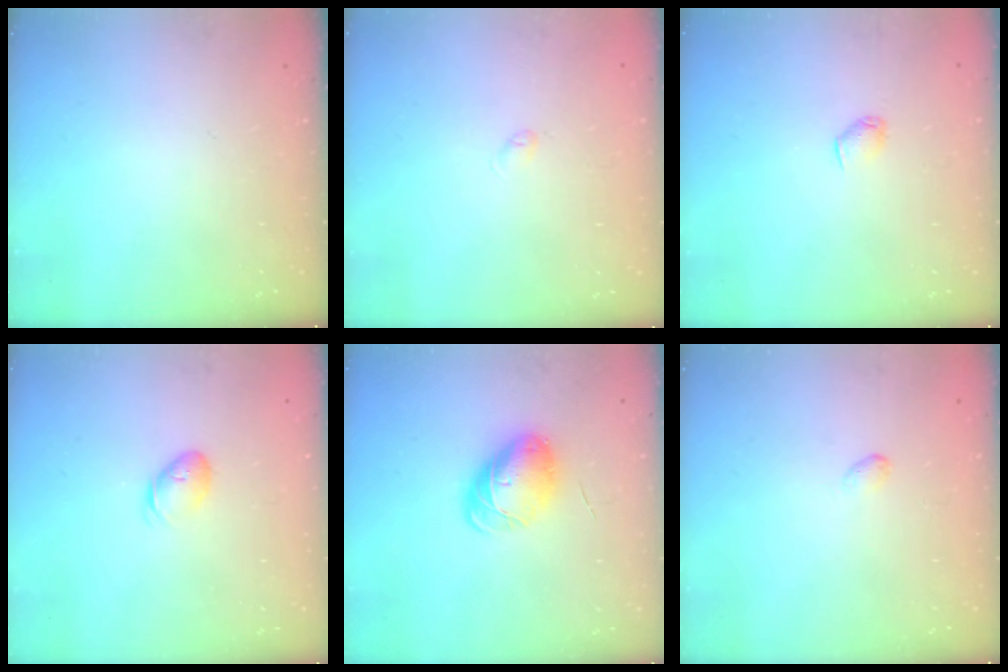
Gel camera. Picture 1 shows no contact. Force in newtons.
{"total": 2.5, "press": 2.5, "slide": 0.5}
{"total": 3.0, "press": 2.9, "slide": 0.7}
{"total": 7.4, "press": 7.3, "slide": 1.2}
{"total": 9.0, "press": 8.8, "slide": 1.9}
{"total": 2.7, "press": 2.7, "slide": 0.5}